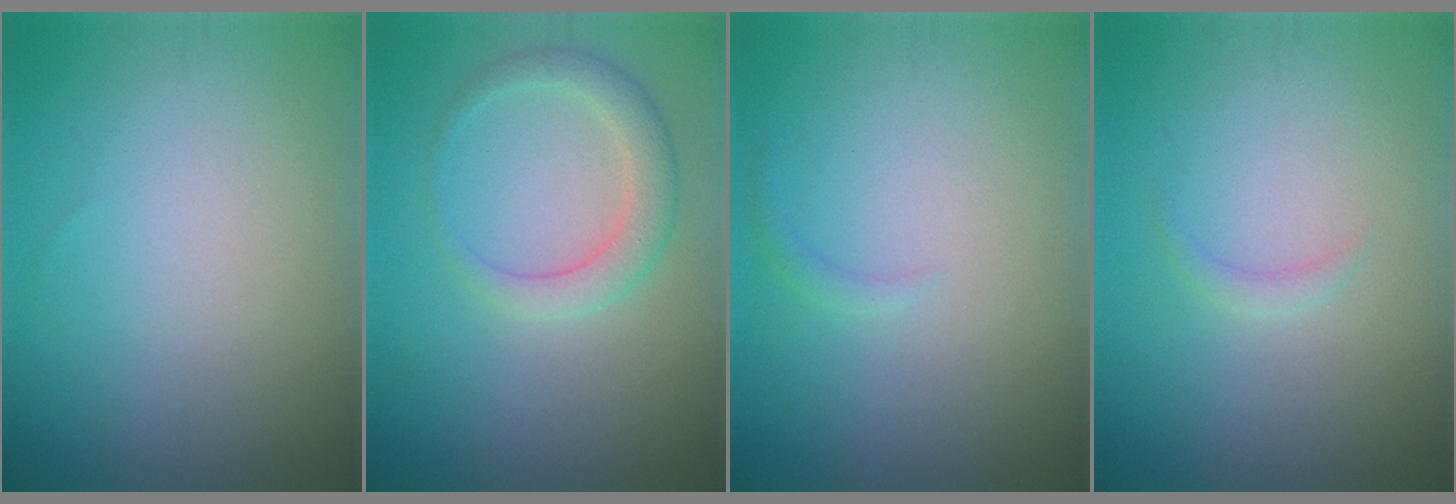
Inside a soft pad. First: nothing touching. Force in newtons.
{"total": 2.8, "press": 2.8, "slide": 0.3}
{"total": 0.7, "press": 0.7, "slide": 0.1}
{"total": 0.8, "press": 0.8, "slide": 0.0}